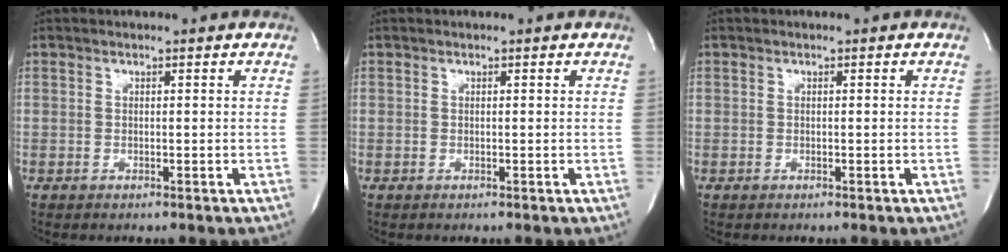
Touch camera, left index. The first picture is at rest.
{"total": 0.0}
{"total": 0.0}